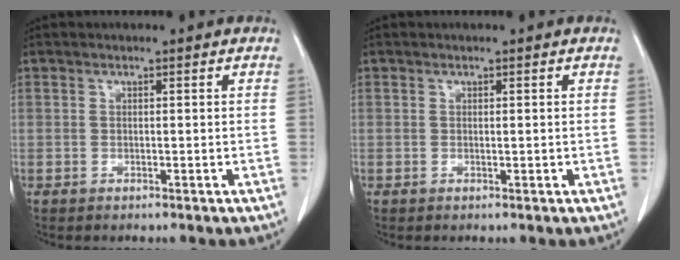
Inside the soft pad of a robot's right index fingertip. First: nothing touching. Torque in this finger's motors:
{"motor_torque": [-0.05, 0.07, 0.00, 0.00]}